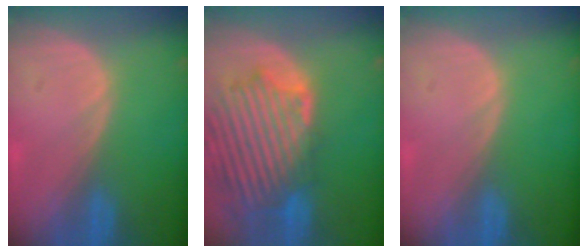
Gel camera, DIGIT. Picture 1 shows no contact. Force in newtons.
{"total": 13.7, "press": 11.8, "slide": 6.9}
{"total": 0.0}